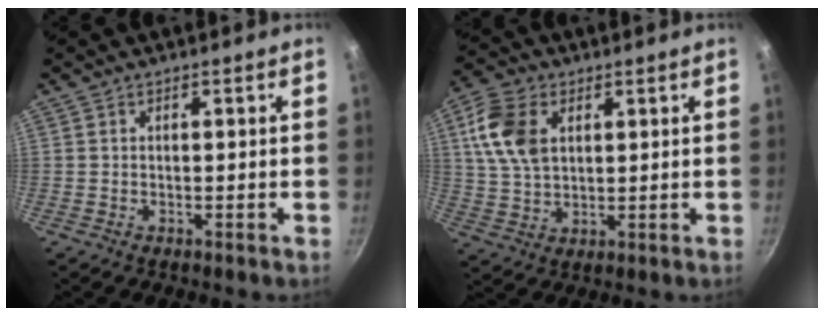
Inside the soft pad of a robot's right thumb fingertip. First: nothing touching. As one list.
[{"total": 11.0, "force": [3.4, 7.2, 7.6], "torque": [-0.136, -0.003, 0.063]}]